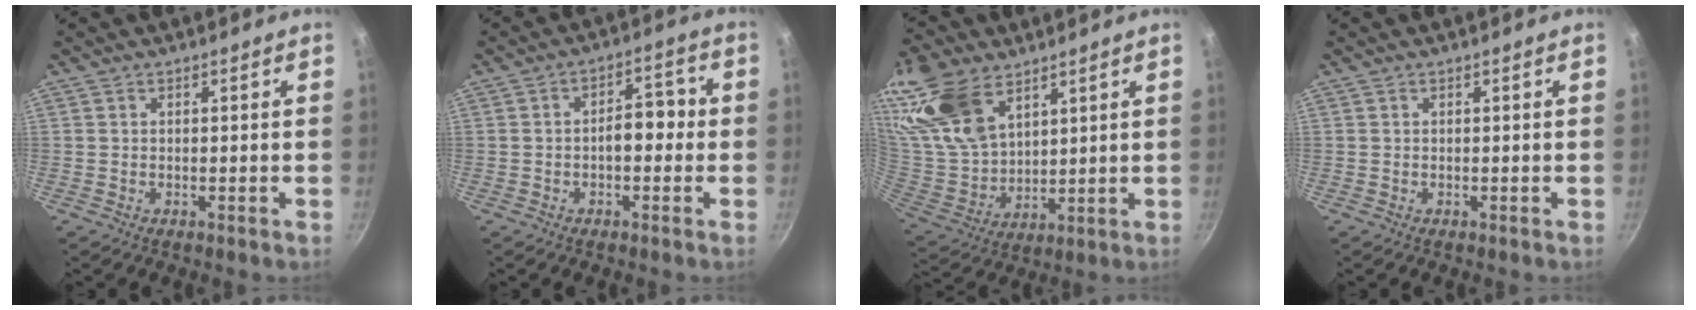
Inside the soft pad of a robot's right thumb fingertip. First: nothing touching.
{"total": 5.8, "force": [-0.8, 3.4, 4.6], "torque": [-0.036, 0.025, -0.019]}
{"total": 19.8, "force": [11.3, 11.5, 11.4], "torque": [-0.229, -0.030, 0.236]}
{"total": 0.0}